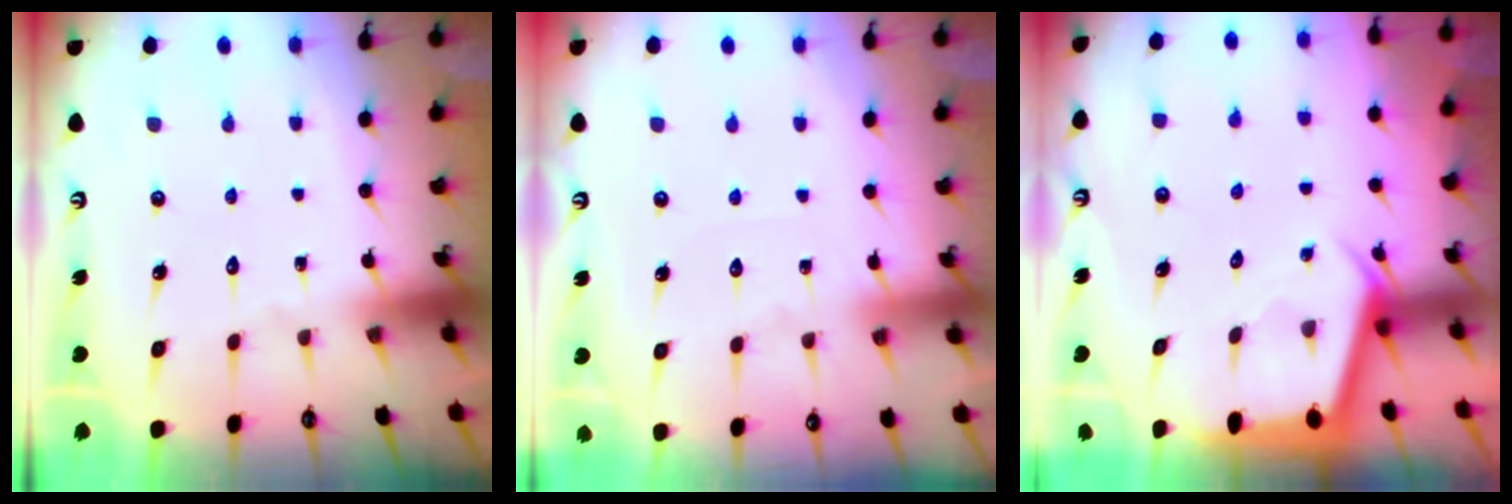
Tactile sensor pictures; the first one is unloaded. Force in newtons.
{"total": 2.4, "press": 2.4, "slide": 0.4}
{"total": 2.9, "press": 2.9, "slide": 0.3}